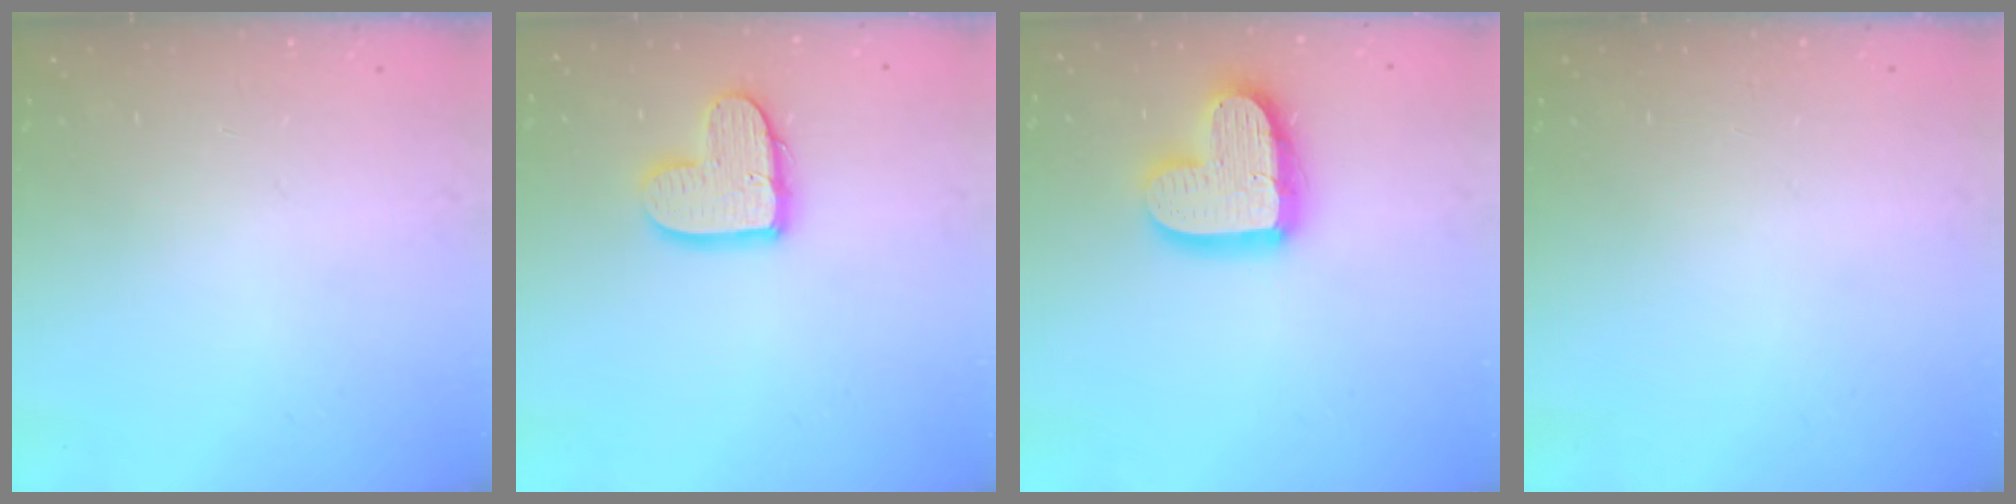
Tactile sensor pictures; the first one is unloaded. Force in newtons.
{"total": 10.8, "press": 10.7, "slide": 0.9}
{"total": 15.6, "press": 15.5, "slide": 1.3}
{"total": 0.0}